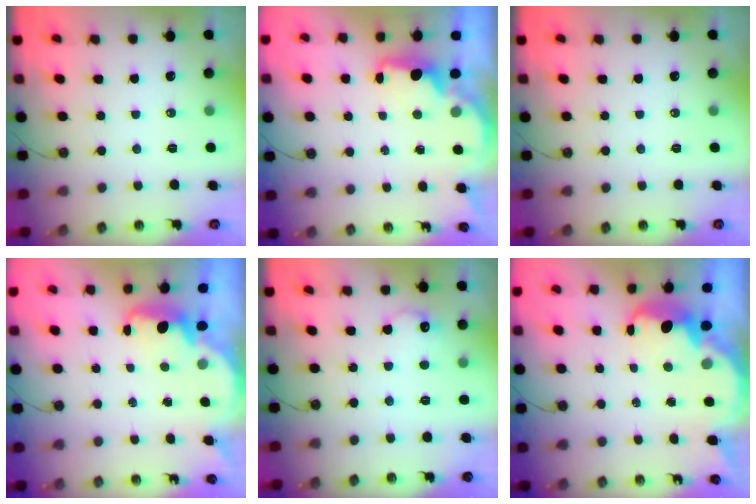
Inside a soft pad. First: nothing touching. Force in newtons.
{"total": 1.9, "press": 1.9, "slide": 0.5}
{"total": 0.0}
{"total": 2.3, "press": 2.2, "slide": 0.6}
{"total": 8.8, "press": 8.8, "slide": 0.4}
{"total": 5.7, "press": 5.7, "slide": 0.4}